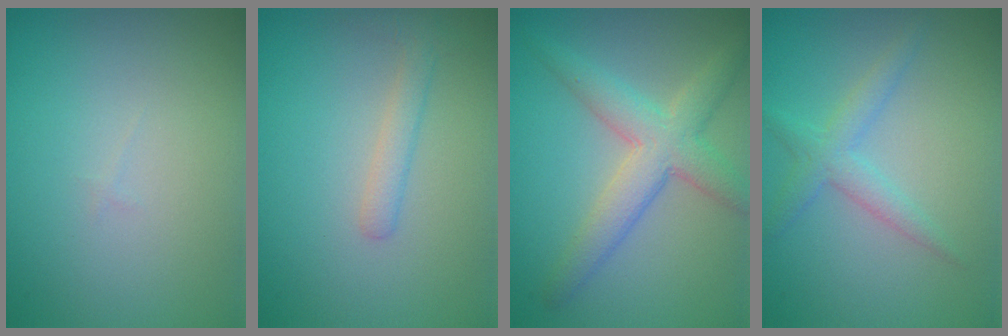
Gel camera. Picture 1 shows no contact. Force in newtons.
{"total": 1.6, "press": 1.6, "slide": 0.0}
{"total": 4.8, "press": 4.8, "slide": 0.1}
{"total": 2.3, "press": 2.3, "slide": 0.1}